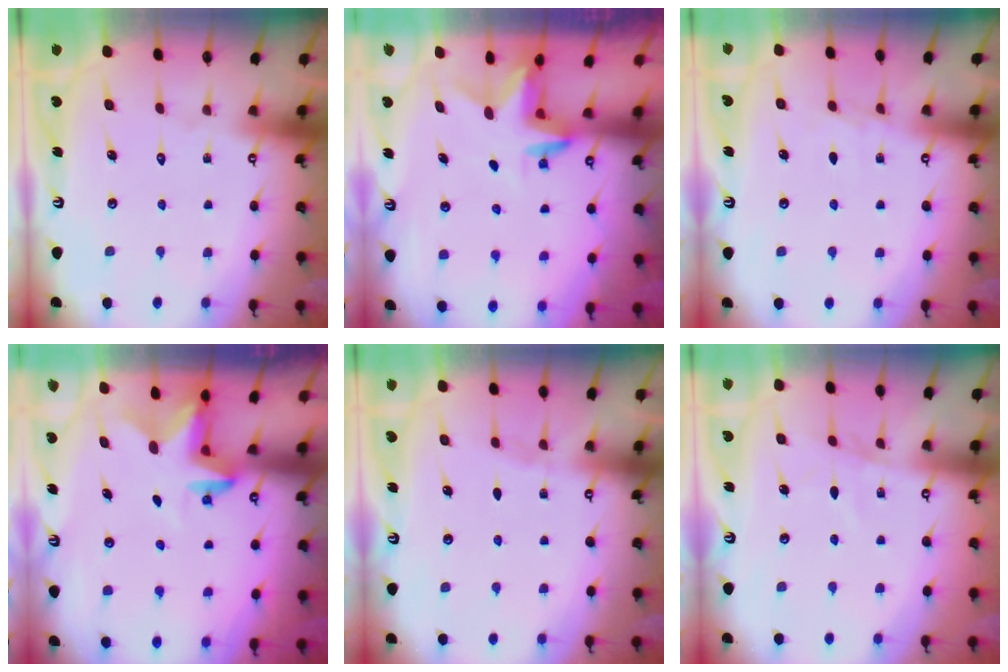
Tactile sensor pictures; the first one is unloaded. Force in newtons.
{"total": 3.0, "press": 3.0, "slide": 0.2}
{"total": 3.1, "press": 3.1, "slide": 0.5}
{"total": 2.9, "press": 2.9, "slide": 0.5}
{"total": 1.5, "press": 1.4, "slide": 0.3}
{"total": 2.9, "press": 2.9, "slide": 0.4}